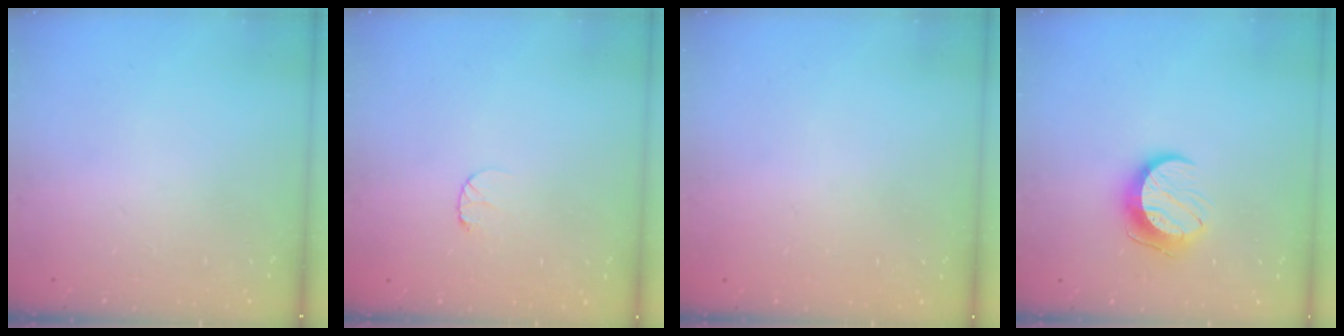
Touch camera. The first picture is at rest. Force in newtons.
{"total": 3.1, "press": 3.1, "slide": 0.3}
{"total": 0.6, "press": 0.6, "slide": 0.0}
{"total": 10.1, "press": 10.1, "slide": 0.1}